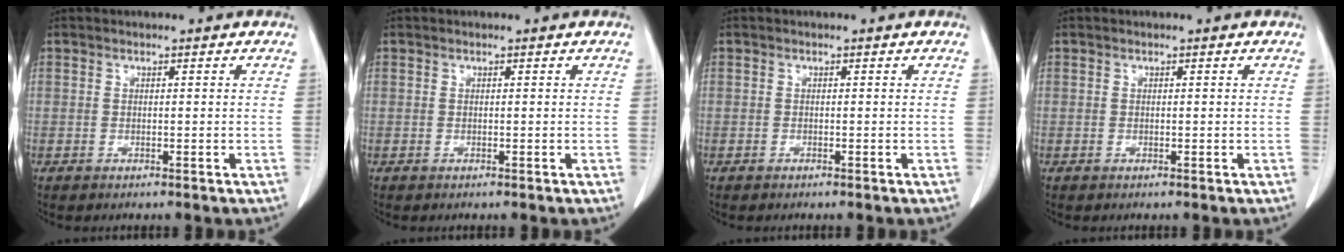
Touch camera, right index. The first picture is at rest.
{"total": 0.0}
{"total": 0.0}
{"total": 0.0}